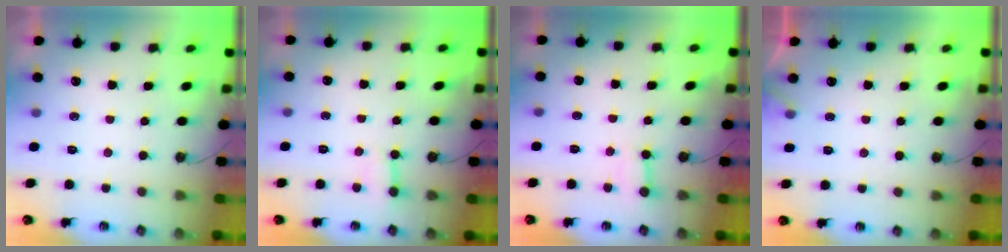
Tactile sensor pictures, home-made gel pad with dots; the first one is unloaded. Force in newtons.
{"total": 3.0, "press": 2.9, "slide": 0.3}
{"total": 3.1, "press": 3.1, "slide": 0.3}
{"total": 5.0, "press": 5.0, "slide": 0.3}